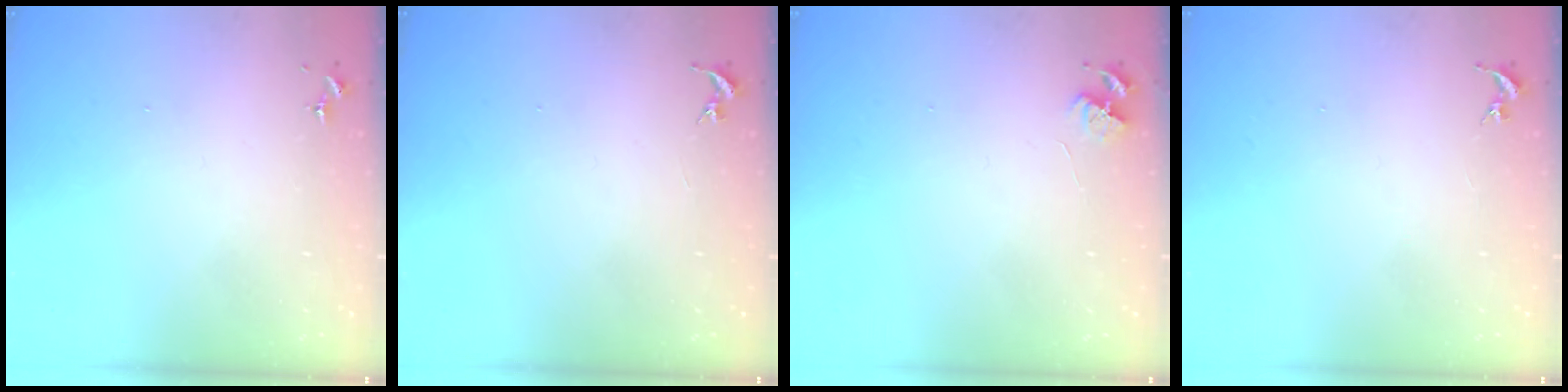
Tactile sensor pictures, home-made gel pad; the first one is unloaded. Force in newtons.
{"total": 0.0}
{"total": 4.5, "press": 4.4, "slide": 0.6}
{"total": 0.0}